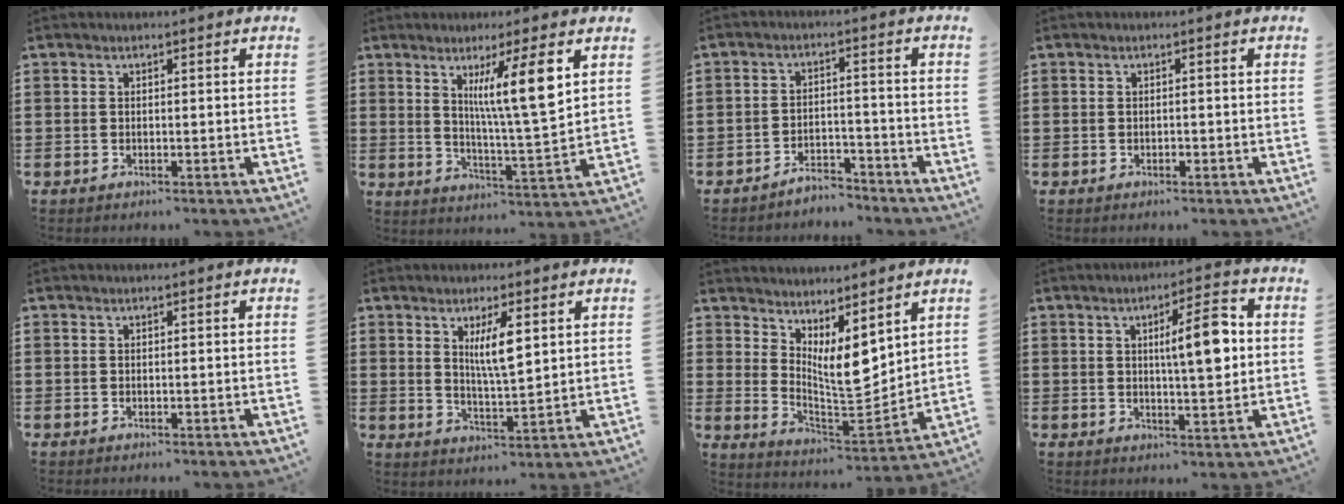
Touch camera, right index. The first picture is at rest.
{"total": 10.2, "force": [4.3, 0.8, 9.2], "torque": [-0.162, -0.011, 0.064]}
{"total": 3.8, "force": [-3.7, 0.6, 0.3], "torque": [-0.011, 0.007, -0.077]}
{"total": 0.5, "force": [-0.2, 0.2, 0.4], "torque": [-0.010, -0.002, -0.004]}
{"total": 0.0}
{"total": 5.7, "force": [2.1, 1.4, 5.1], "torque": [-0.097, 0.002, 0.033]}
{"total": 7.6, "force": [4.7, 2.7, 5.3], "torque": [-0.106, -0.036, 0.083]}
{"total": 8.2, "force": [1.4, 1.9, 7.8], "torque": [-0.123, -0.003, 0.014]}